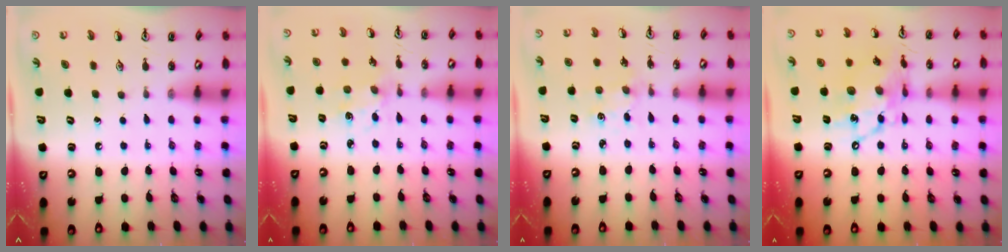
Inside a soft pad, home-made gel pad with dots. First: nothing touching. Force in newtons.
{"total": 2.0, "press": 2.0, "slide": 0.2}
{"total": 1.8, "press": 1.8, "slide": 0.3}
{"total": 14.4, "press": 14.4, "slide": 1.1}